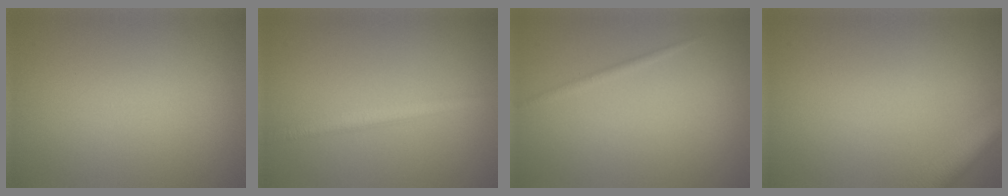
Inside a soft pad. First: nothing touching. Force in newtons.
{"total": 2.1, "press": 2.1, "slide": 0.0}
{"total": 0.8, "press": 0.8, "slide": 0.1}
{"total": 4.5, "press": 4.5, "slide": 0.2}